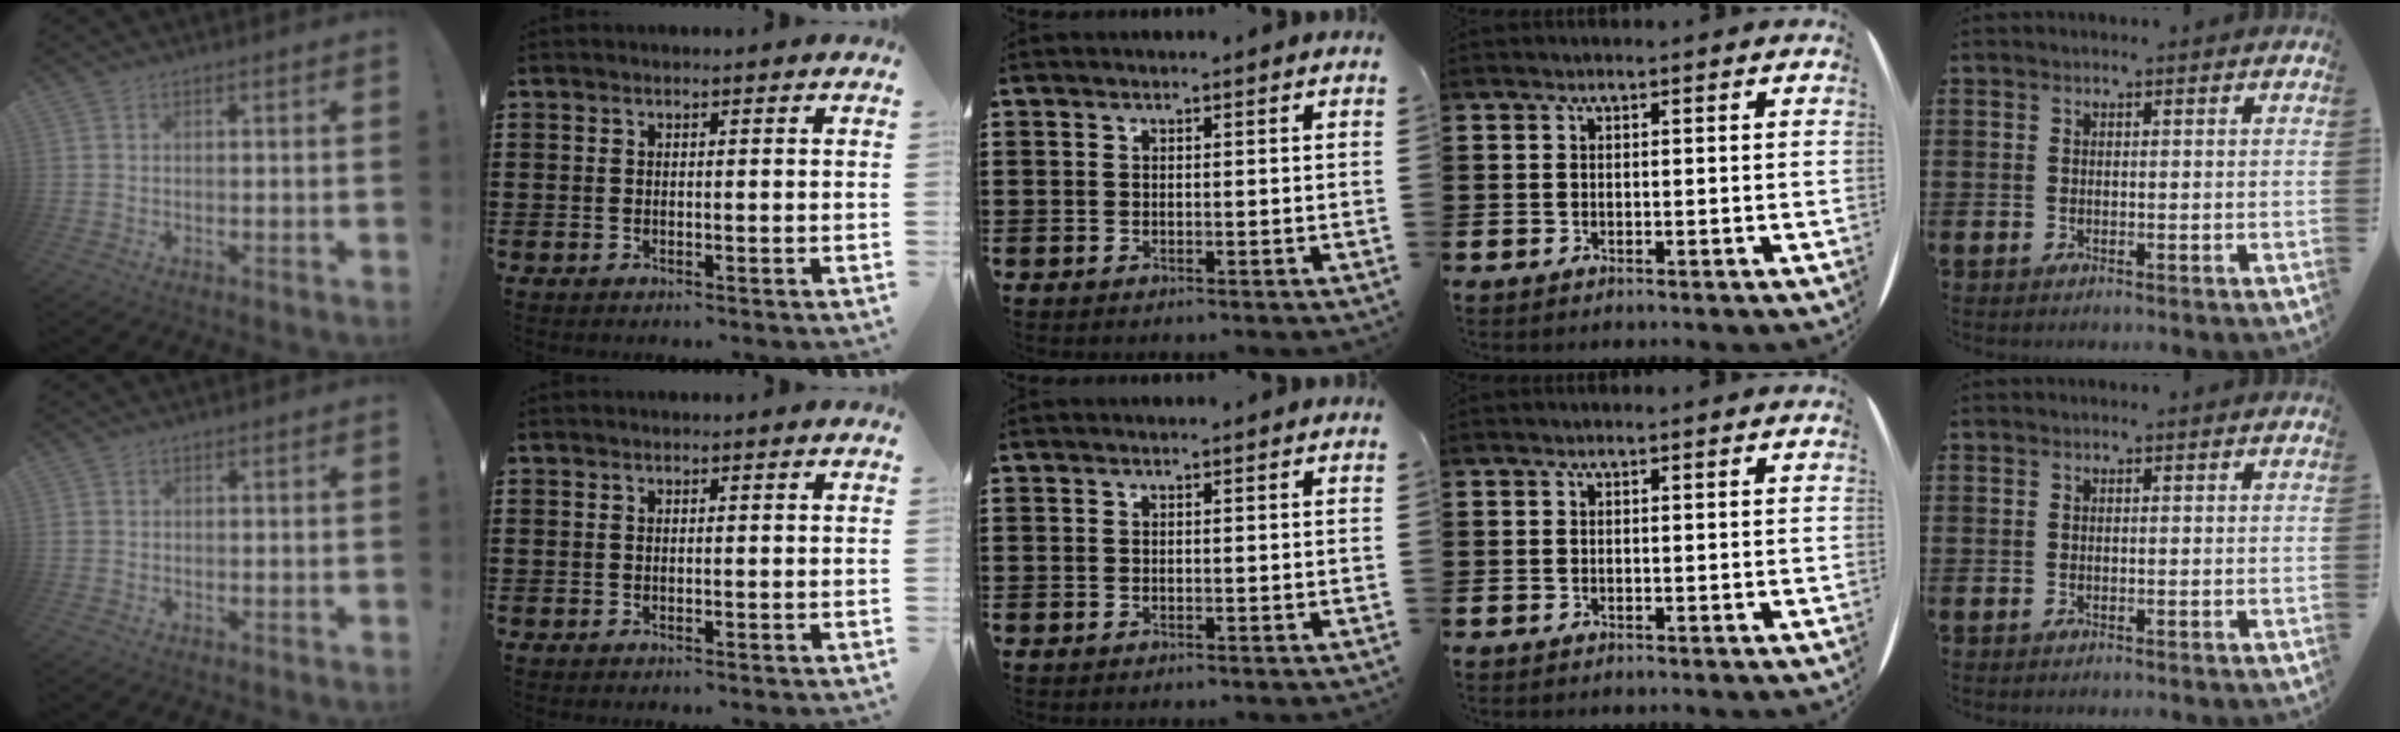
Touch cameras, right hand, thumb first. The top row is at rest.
{"thumb": {"total": 0.6, "force": [0.0, 0.6, 0.1], "torque": [-0.007, 0.004, 0.001]}}